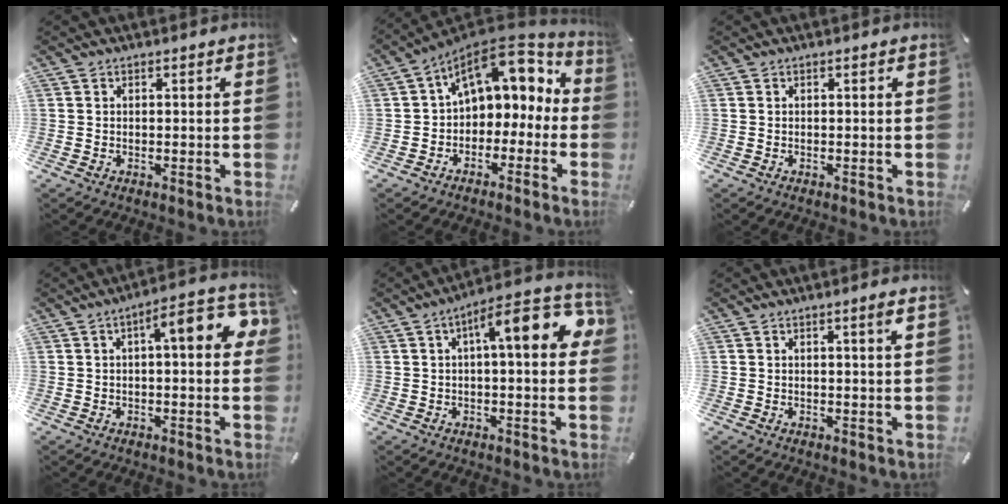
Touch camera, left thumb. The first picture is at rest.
{"total": 13.1, "force": [5.2, 8.8, 8.2], "torque": [-0.136, -0.031, 0.091]}
{"total": 0.0}
{"total": 11.4, "force": [2.6, 3.6, 10.5], "torque": [-0.136, -0.013, 0.035]}
{"total": 14.6, "force": [3.8, 4.4, 13.4], "torque": [-0.180, -0.017, 0.052]}
{"total": 2.1, "force": [0.9, 0.0, 1.9], "torque": [-0.037, -0.001, 0.013]}